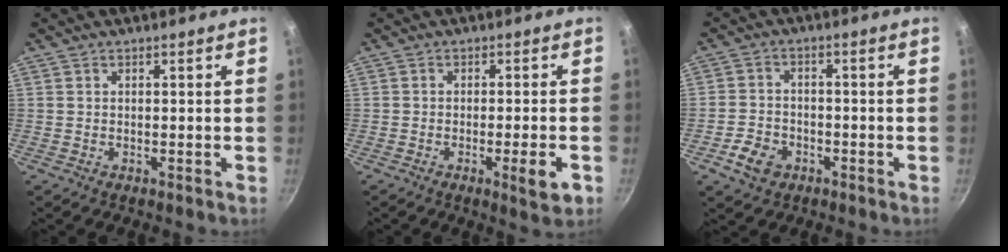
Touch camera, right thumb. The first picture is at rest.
{"total": 5.3, "force": [-2.1, 0.6, 4.9], "torque": [-0.066, 0.004, -0.029]}
{"total": 6.0, "force": [-3.0, 4.3, 2.9], "torque": [-0.049, 0.023, -0.057]}